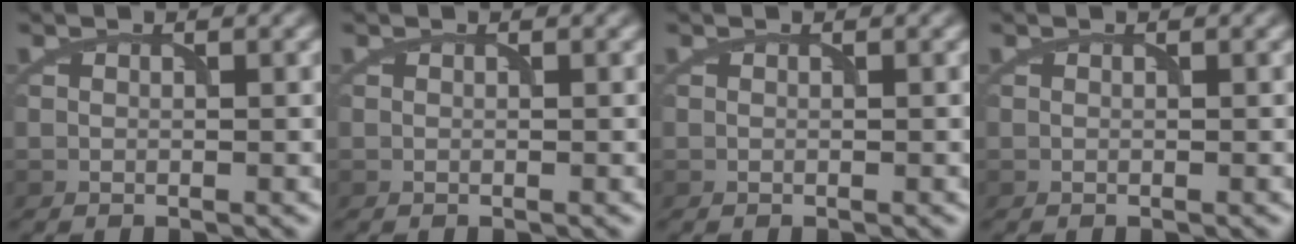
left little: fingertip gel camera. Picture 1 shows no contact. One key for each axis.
{"total": 0.0}
{"total": 0.0}
{"total": 0.0}